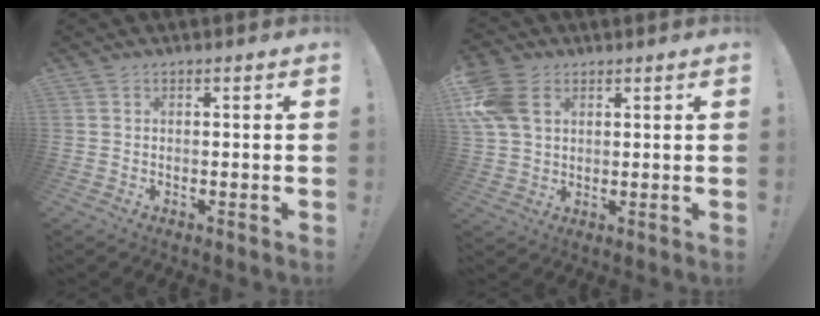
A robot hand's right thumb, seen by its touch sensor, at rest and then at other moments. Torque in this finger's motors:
{"motor_torque": [-0.26, 0.60, -0.02, 0.44, 0.07]}